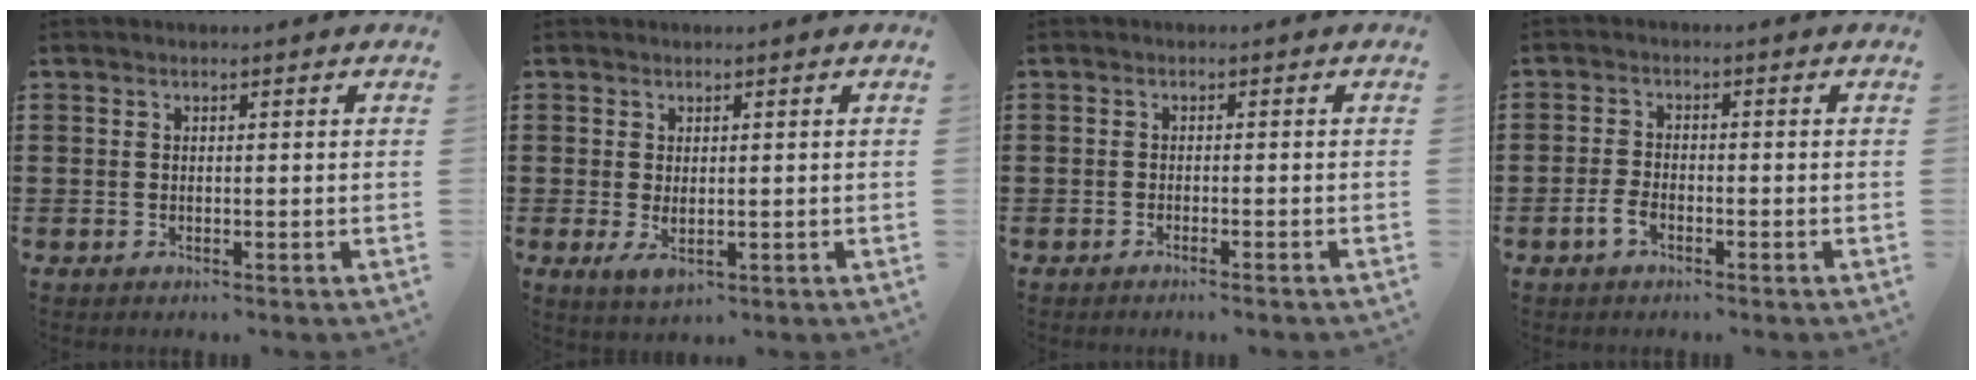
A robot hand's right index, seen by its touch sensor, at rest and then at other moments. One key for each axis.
{"total": 2.3, "fx": -0.1, "fy": 1.0, "fz": 2.0, "tx": -0.047, "ty": -0.004, "tz": -0.003}
{"total": 1.0, "fx": -1.0, "fy": -0.2, "fz": 0.3, "tx": -0.006, "ty": 0.000, "tz": -0.019}
{"total": 2.6, "fx": -1.6, "fy": 1.2, "fz": 1.7, "tx": -0.045, "ty": -0.003, "tz": -0.034}